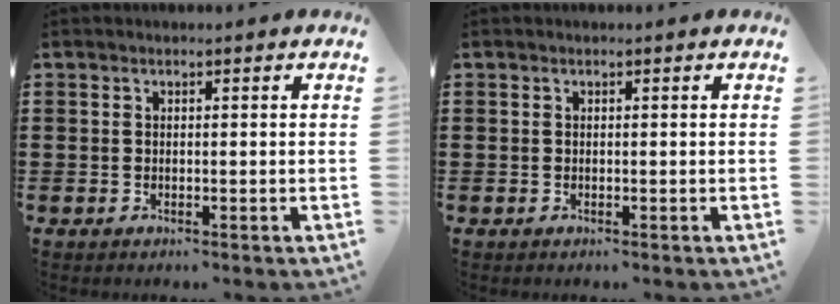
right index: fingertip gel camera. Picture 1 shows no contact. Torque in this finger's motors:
{"motor_torque": [-0.09, 0.30, 0.00, 0.02]}